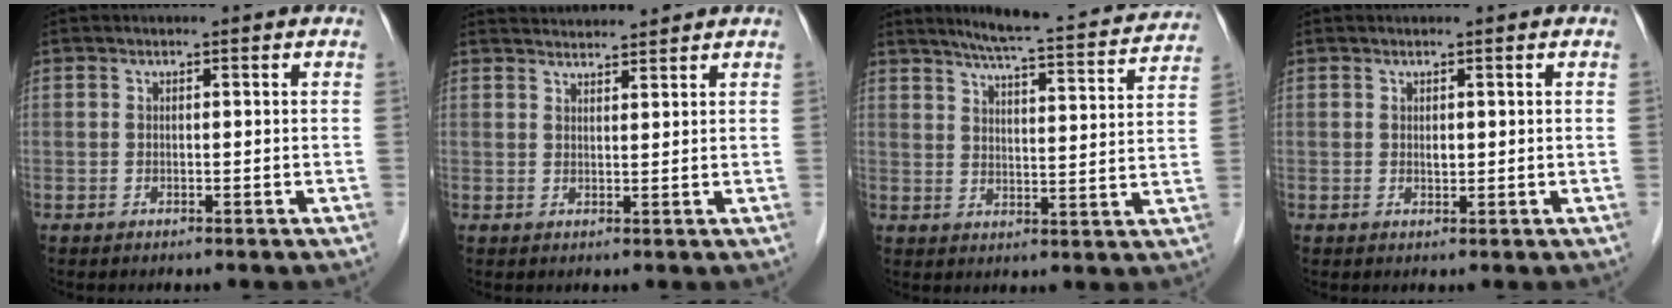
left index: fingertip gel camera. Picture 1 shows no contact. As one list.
[{"total": 4.8, "force": [4.8, 0.0, 0.6], "torque": [-0.014, 0.024, 0.074]}, {"total": 16.9, "force": [15.5, 1.4, 6.5], "torque": [-0.095, -0.014, 0.195]}, {"total": 0.7, "force": [0.1, 0.4, 0.6], "torque": [-0.008, -0.006, 0.002]}]